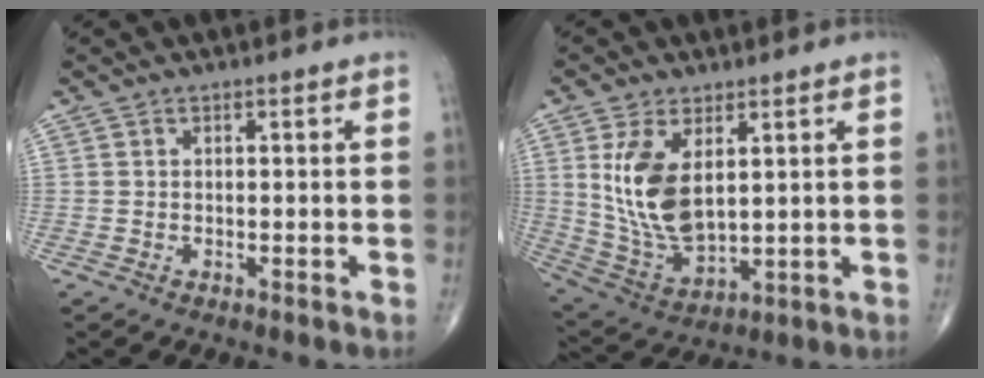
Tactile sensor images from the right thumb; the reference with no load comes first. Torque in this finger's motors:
{"motor_torque": [-0.53, 1.12, 1.26, 0.47, 0.15]}